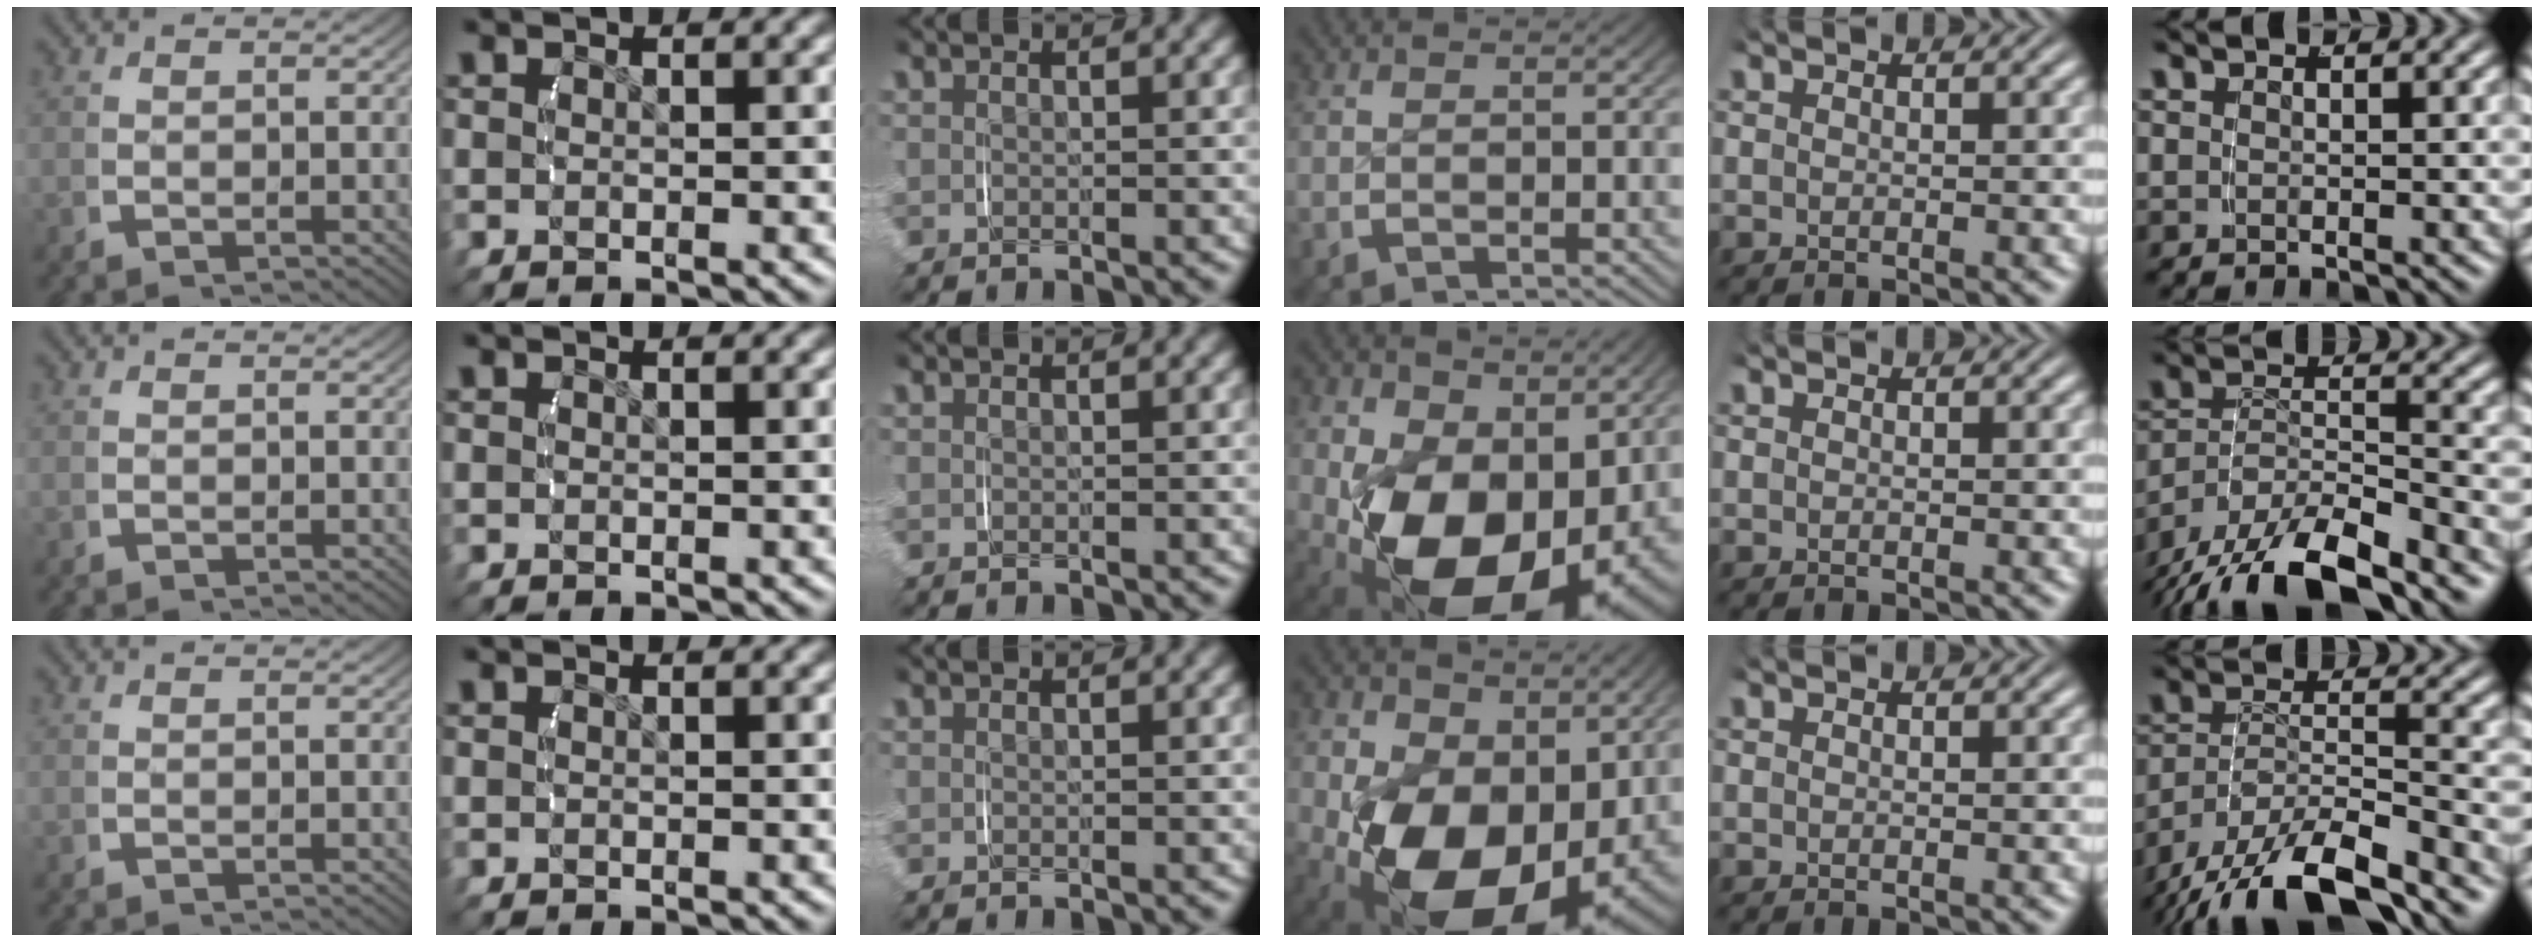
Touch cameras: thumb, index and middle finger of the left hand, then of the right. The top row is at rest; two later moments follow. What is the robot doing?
{"motion": "lift_and_place", "object": "backpack"}